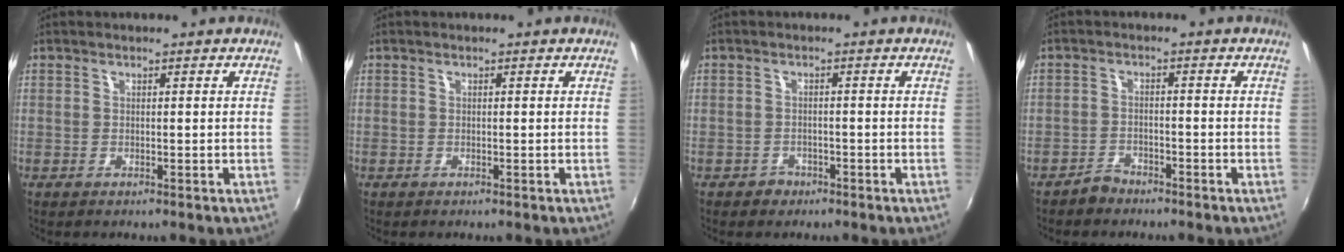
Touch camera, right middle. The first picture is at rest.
{"total": 0.0}
{"total": 2.4, "force": [-1.5, 1.8, 0.2], "torque": [-0.010, 0.002, -0.022]}
{"total": 2.8, "force": [-2.5, 1.2, 0.3], "torque": [-0.013, 0.004, -0.045]}